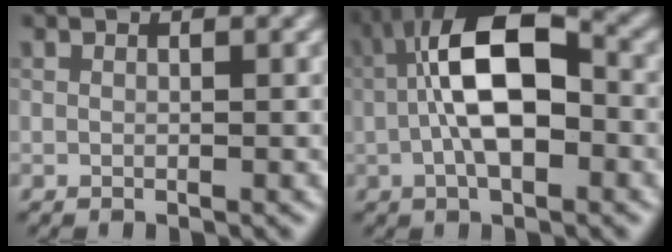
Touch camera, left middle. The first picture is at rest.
{"total": 8.5, "force": [-0.4, 4.0, 7.5], "torque": [-0.136, 0.024, -0.010]}